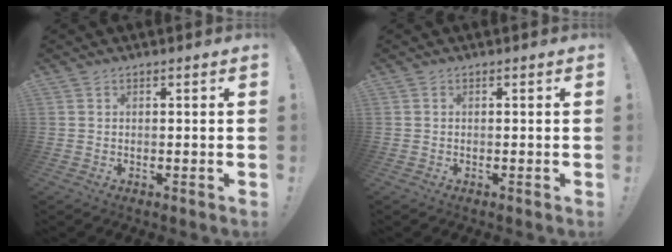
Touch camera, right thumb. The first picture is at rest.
{"total": 0.0}